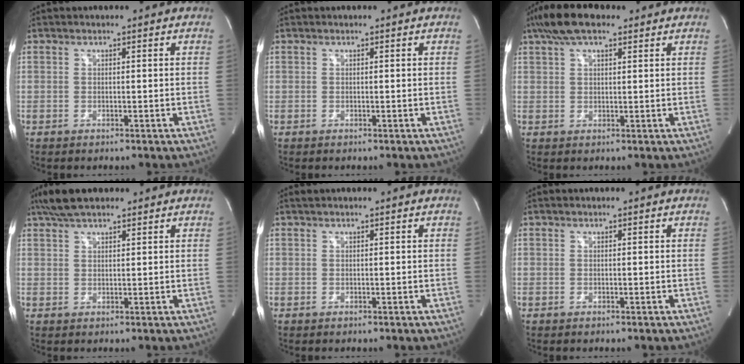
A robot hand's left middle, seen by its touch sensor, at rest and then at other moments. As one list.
[{"total": 0.0}, {"total": 7.7, "force": [5.3, 2.6, 5.0], "torque": [-0.102, 0.028, 0.092]}, {"total": 6.6, "force": [5.2, 1.8, 3.6], "torque": [-0.071, 0.027, 0.096]}, {"total": 0.6, "force": [0.6, -0.1, 0.3], "torque": [-0.010, 0.013, 0.014]}, {"total": 0.0}]